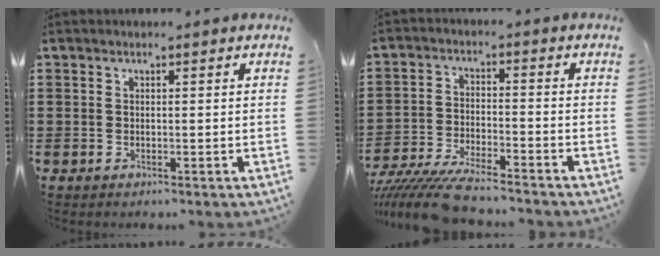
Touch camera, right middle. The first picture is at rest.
{"total": 7.8, "force": [-7.3, 0.4, 2.9], "torque": [-0.070, -0.007, -0.144]}